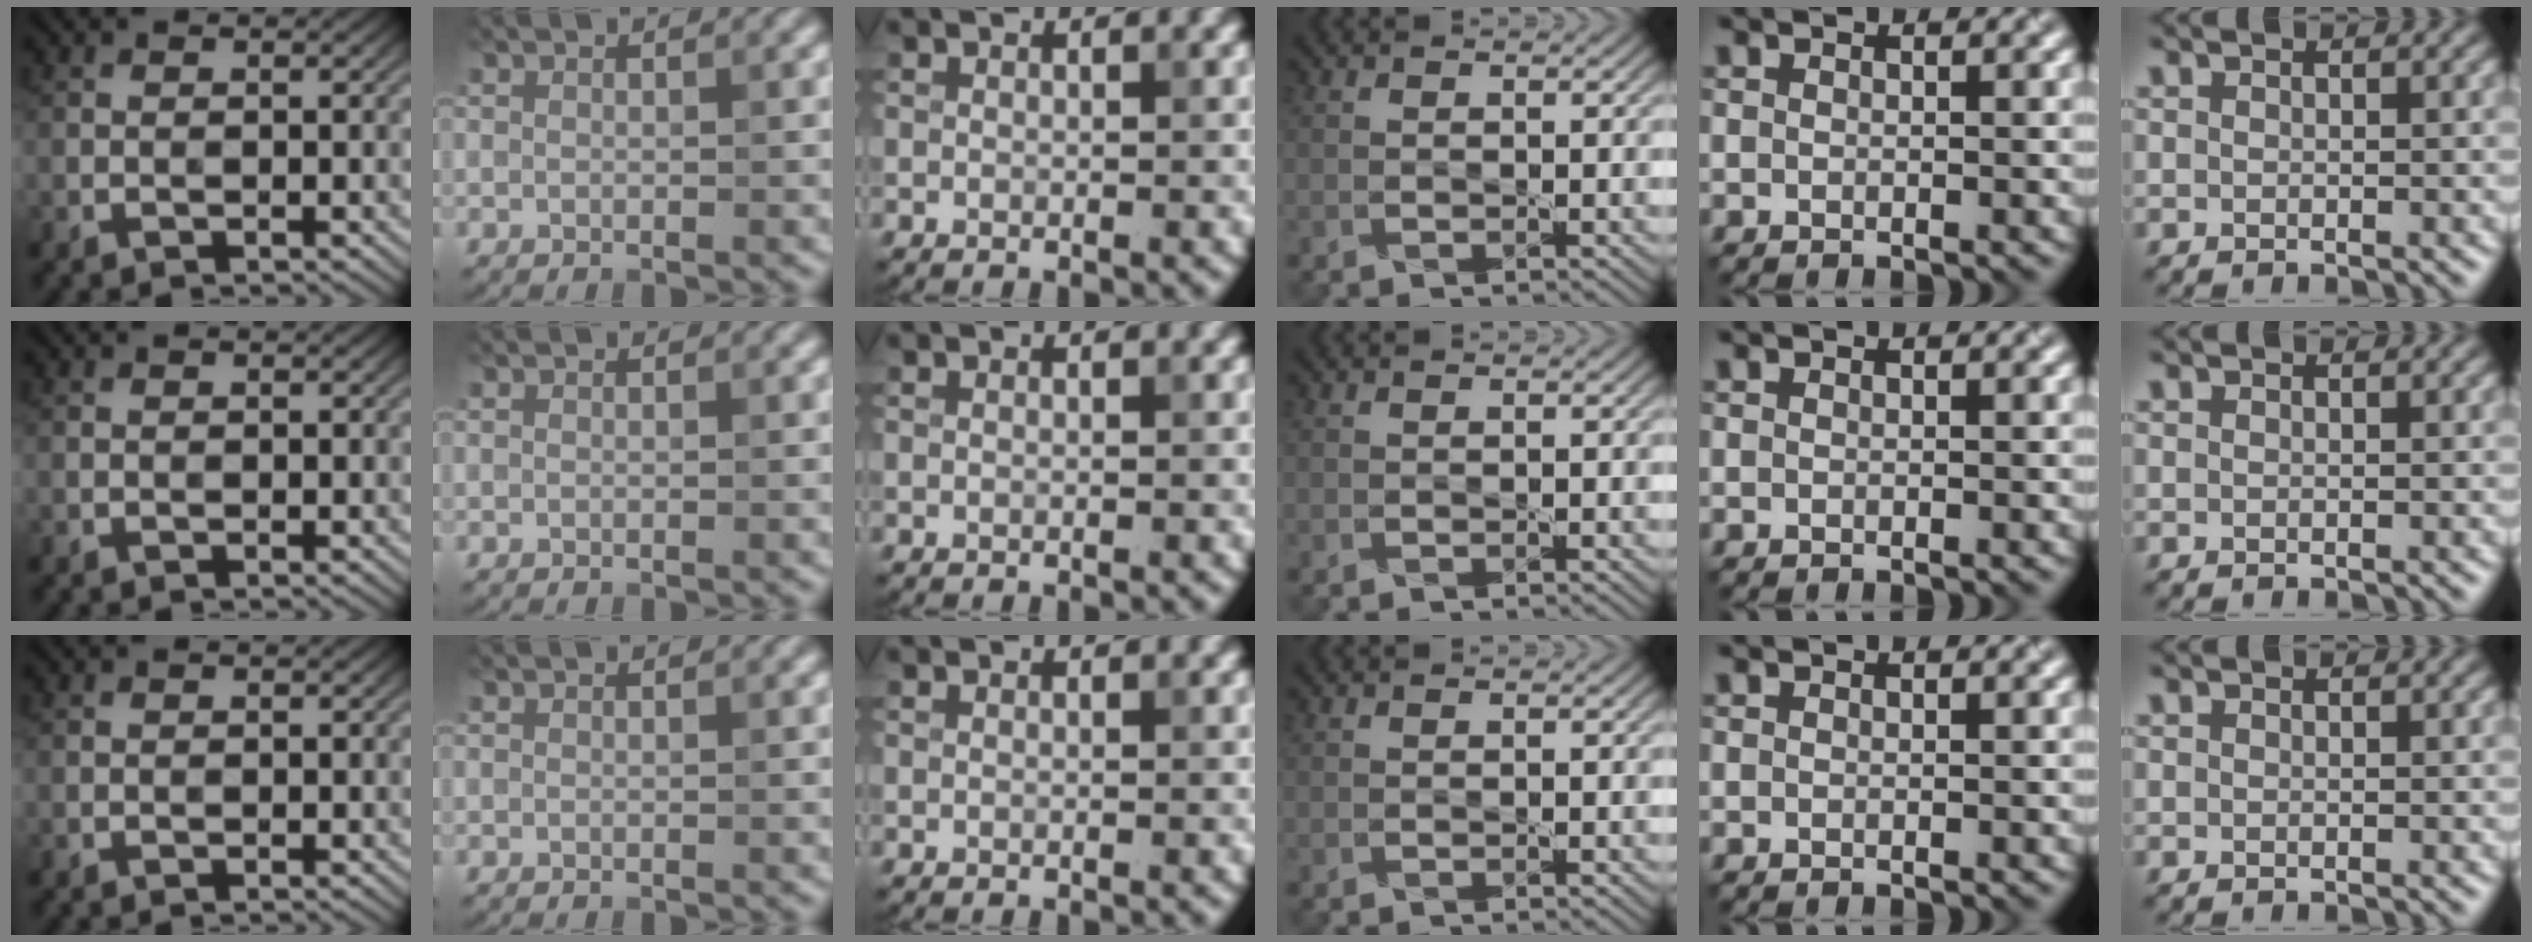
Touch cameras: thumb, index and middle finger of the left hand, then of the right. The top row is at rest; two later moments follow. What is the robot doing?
{"motion": "squeeze", "object": "sponge"}